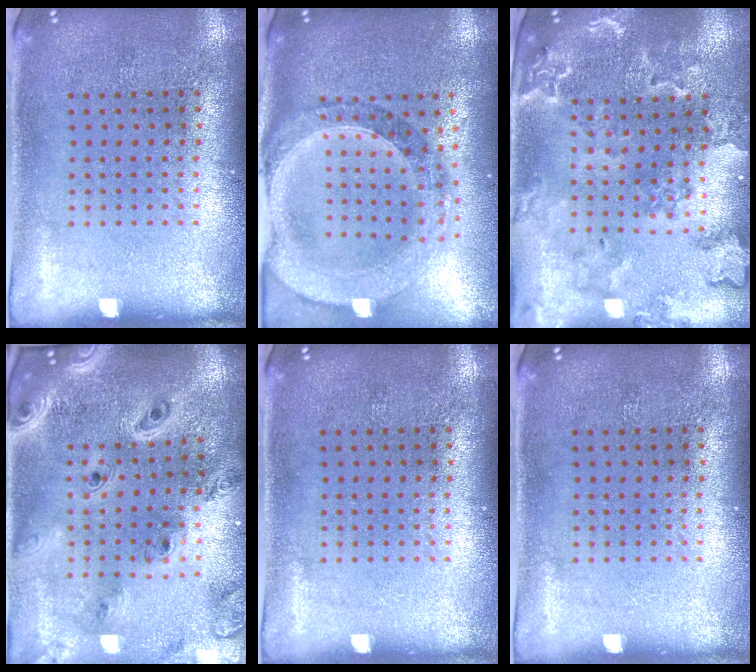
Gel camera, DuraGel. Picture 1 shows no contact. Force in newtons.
{"total": 1.6, "press": 1.5, "slide": 0.6}
{"total": 1.8, "press": 1.8, "slide": 0.3}
{"total": 2.7, "press": 2.4, "slide": 1.3}
{"total": 0.0}
{"total": 0.0}